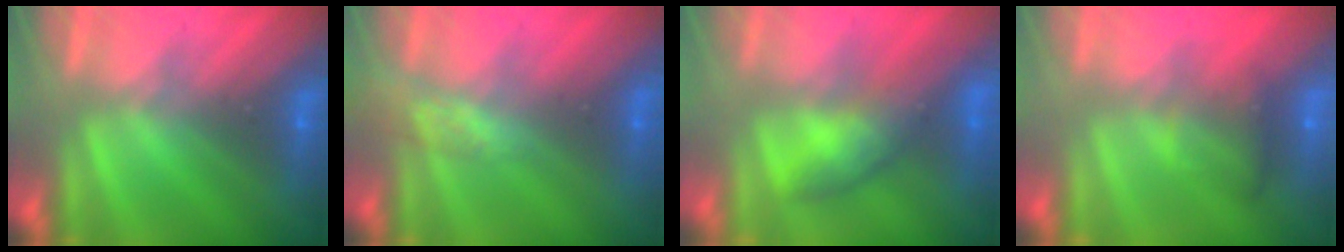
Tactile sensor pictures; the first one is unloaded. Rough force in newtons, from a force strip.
{"total": 2.6}
{"total": 7.4}
{"total": 7.2}